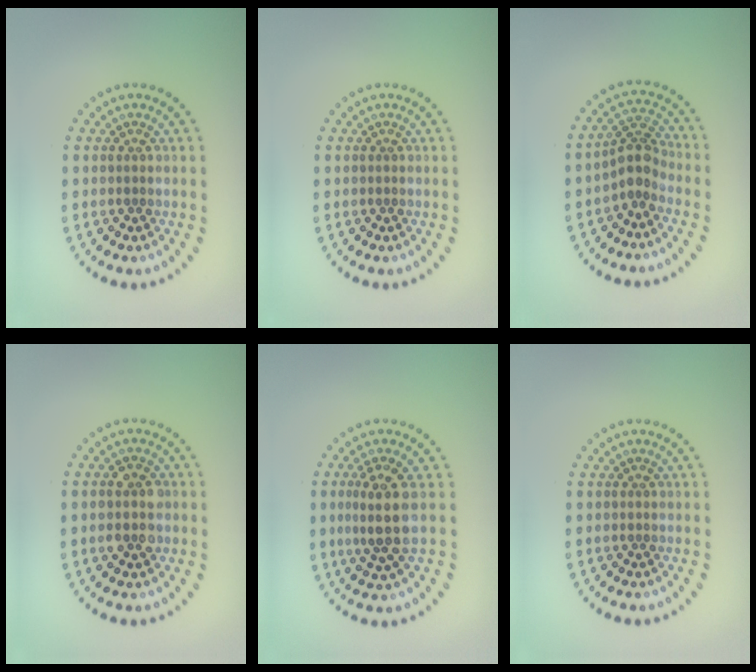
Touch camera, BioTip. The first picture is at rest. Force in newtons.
{"total": 0.0}
{"total": 2.6, "press": 2.1, "slide": 1.7}
{"total": 2.9, "press": 2.8, "slide": 0.3}
{"total": 3.5, "press": 3.1, "slide": 1.6}
{"total": 0.0}